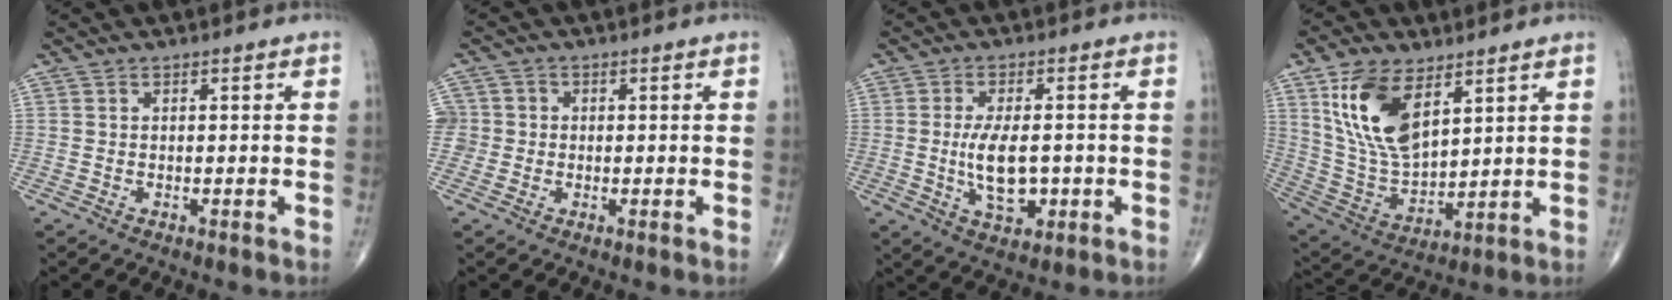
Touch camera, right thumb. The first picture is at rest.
{"total": 3.9, "force": [-0.3, 3.8, 0.4], "torque": [0.013, 0.011, -0.011]}
{"total": 8.3, "force": [-0.8, 4.0, 7.2], "torque": [-0.125, -0.006, -0.009]}
{"total": 15.7, "force": [7.4, 8.0, 11.4], "torque": [-0.209, -0.030, 0.156]}